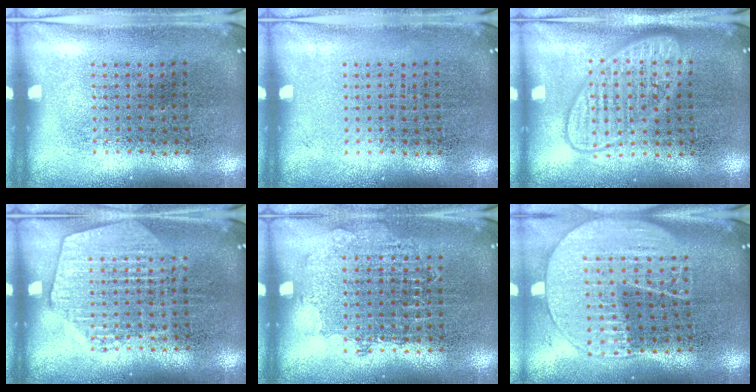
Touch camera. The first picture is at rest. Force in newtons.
{"total": 0.0}
{"total": 3.0, "press": 2.9, "slide": 0.5}
{"total": 2.4, "press": 2.4, "slide": 0.3}
{"total": 0.8, "press": 0.8, "slide": 0.2}
{"total": 2.0, "press": 1.8, "slide": 0.8}